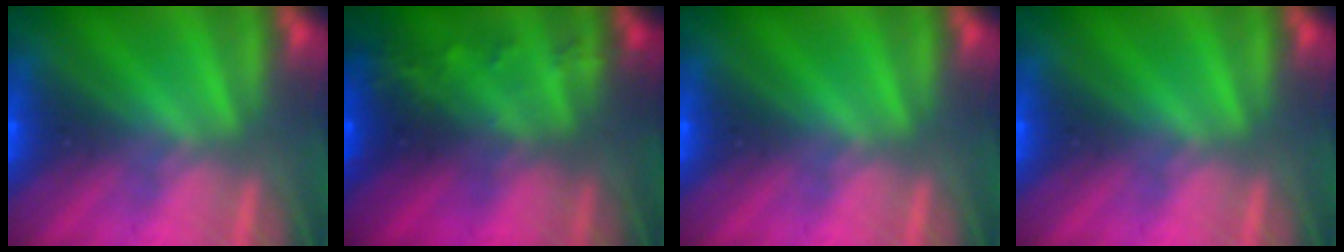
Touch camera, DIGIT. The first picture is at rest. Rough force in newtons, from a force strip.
{"total": 7.5}
{"total": 0.0}
{"total": 0.0}